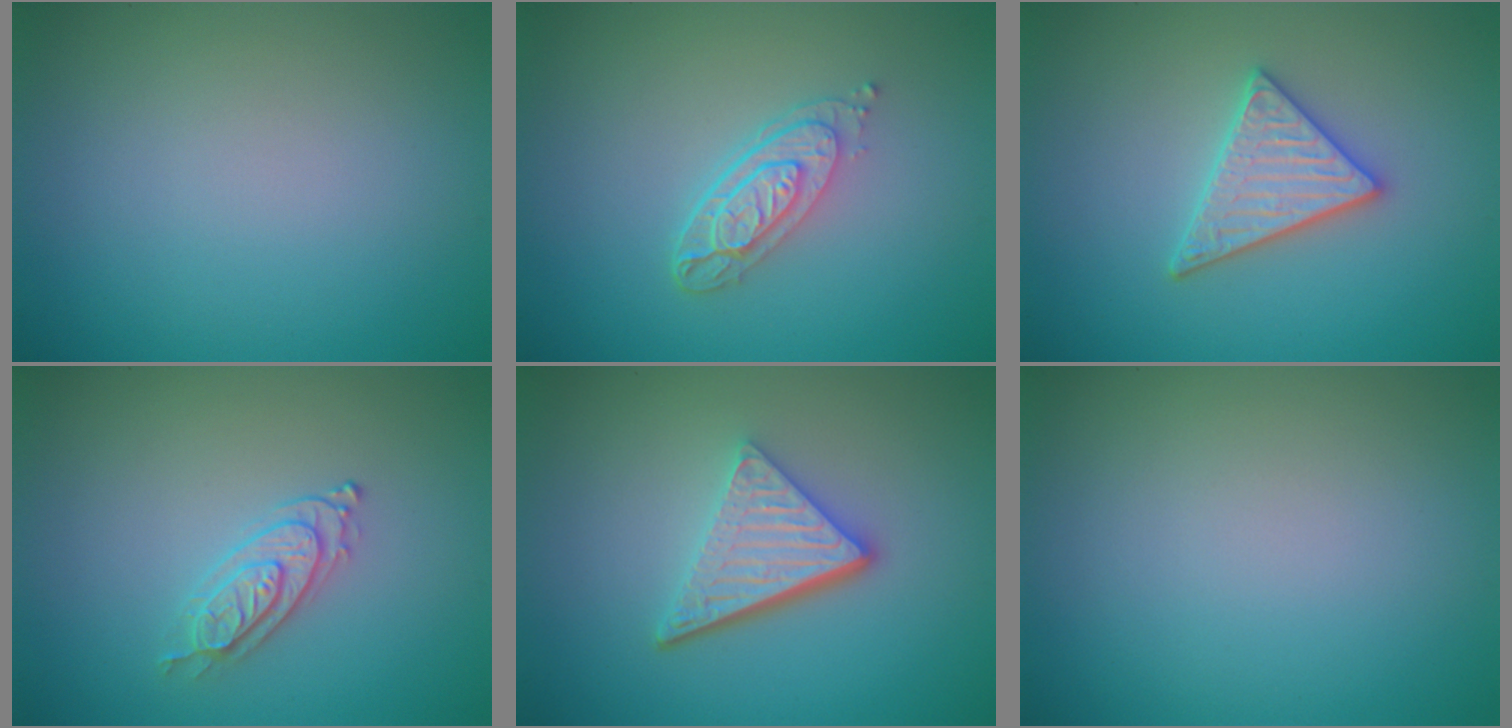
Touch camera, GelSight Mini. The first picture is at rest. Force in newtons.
{"total": 3.6, "press": 2.8, "slide": 2.3}
{"total": 3.3, "press": 3.2, "slide": 0.6}
{"total": 2.2, "press": 2.1, "slide": 0.7}
{"total": 4.8, "press": 3.4, "slide": 3.4}
{"total": 0.0}